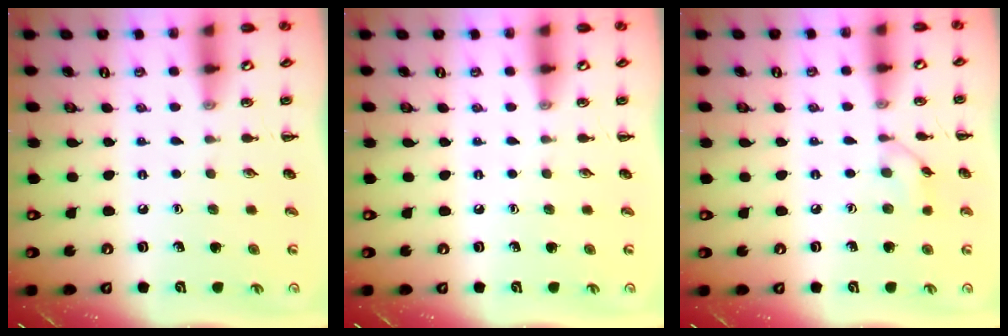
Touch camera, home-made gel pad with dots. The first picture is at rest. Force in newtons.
{"total": 0.0}
{"total": 5.5, "press": 5.2, "slide": 1.7}